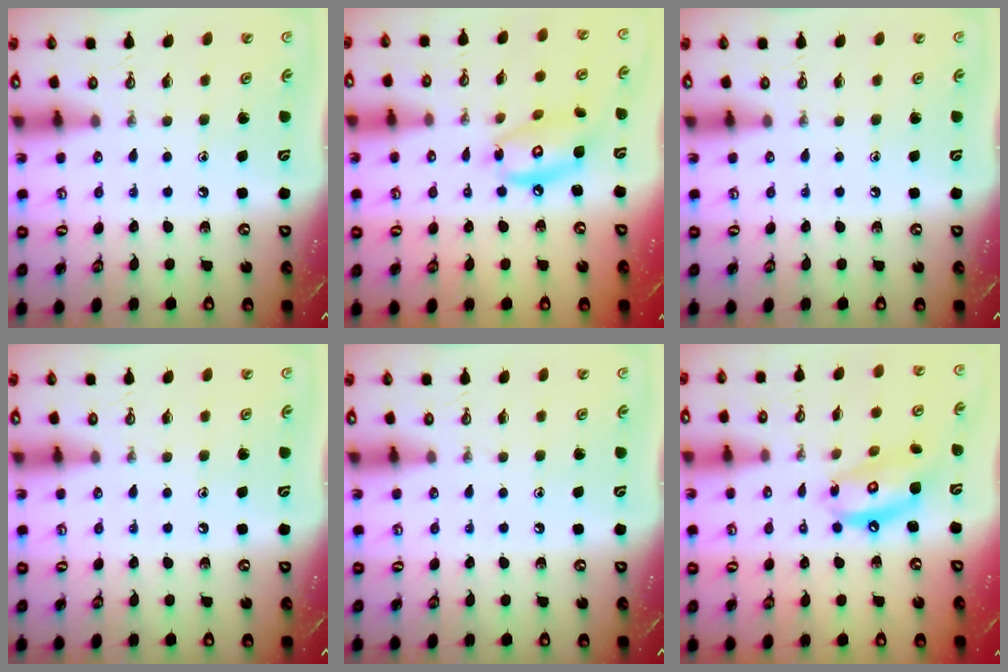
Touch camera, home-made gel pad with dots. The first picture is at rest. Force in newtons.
{"total": 11.8, "press": 11.8, "slide": 1.0}
{"total": 0.0}
{"total": 0.0}
{"total": 0.0}
{"total": 11.8, "press": 11.8, "slide": 1.2}